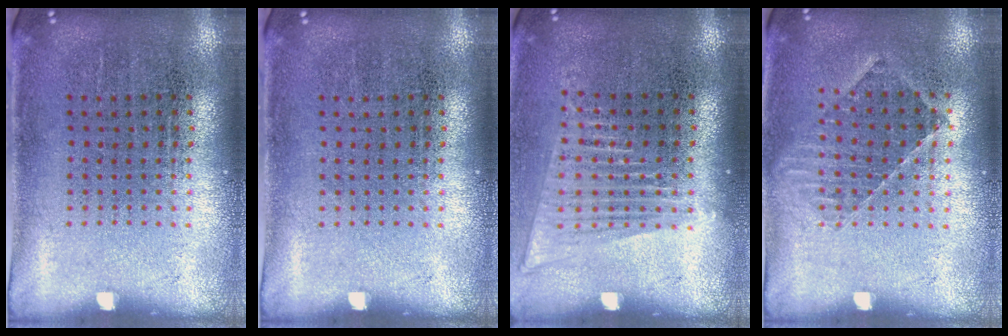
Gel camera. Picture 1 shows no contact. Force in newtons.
{"total": 0.0}
{"total": 1.5, "press": 1.3, "slide": 0.8}
{"total": 1.0, "press": 1.0, "slide": 0.3}